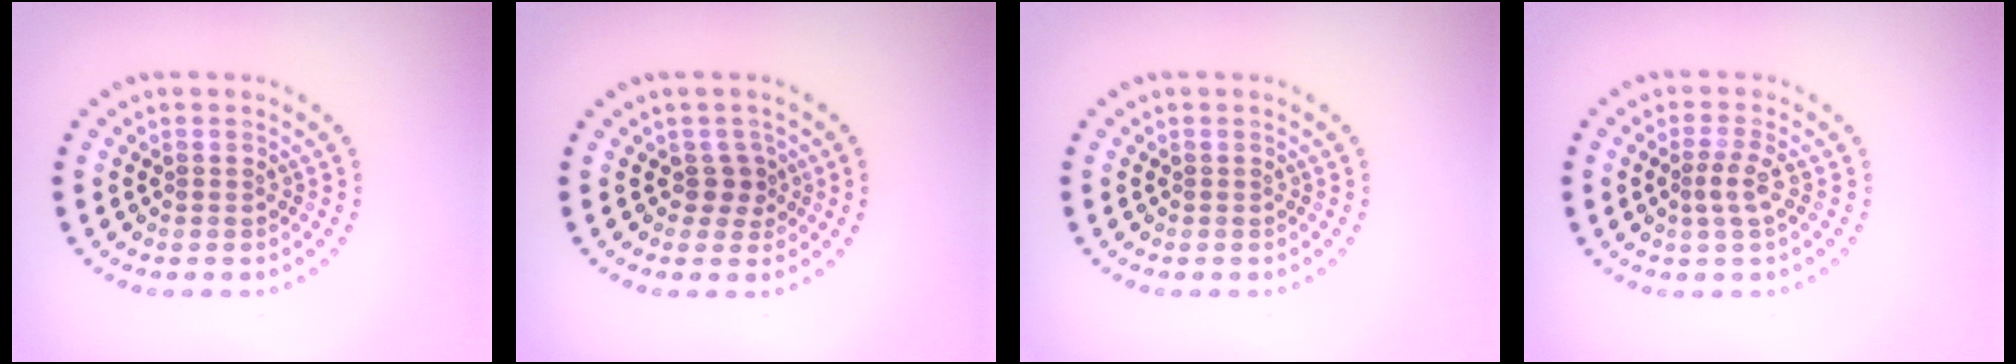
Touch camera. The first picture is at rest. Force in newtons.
{"total": 1.5, "press": 1.2, "slide": 1.0}
{"total": 0.0}
{"total": 2.0, "press": 1.5, "slide": 1.3}